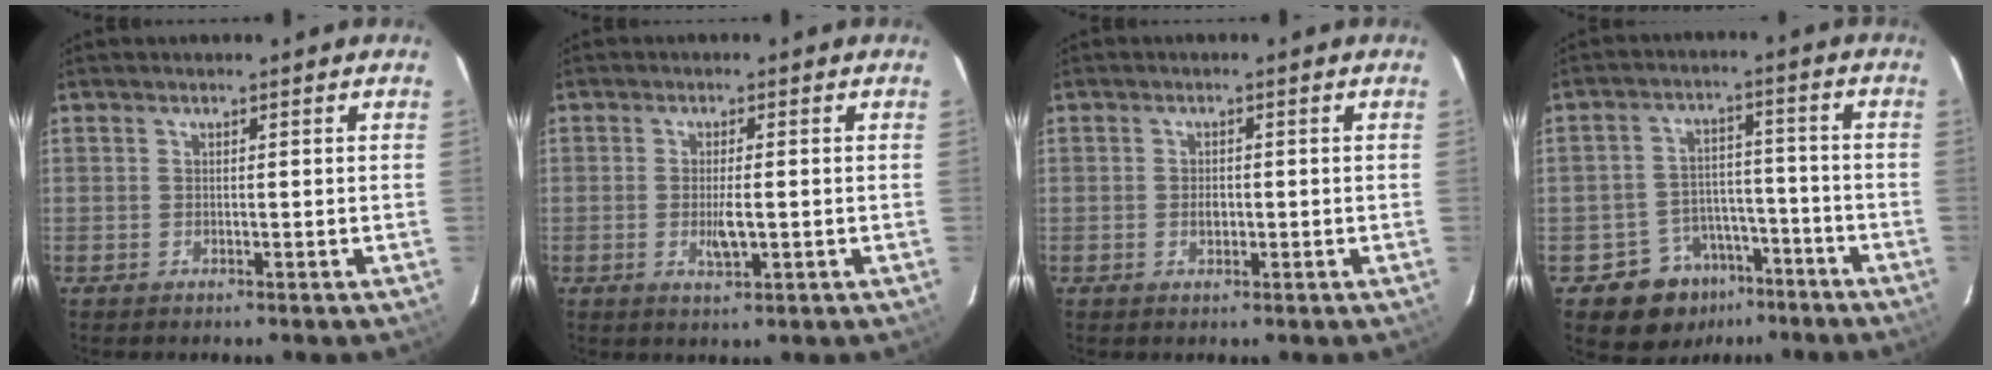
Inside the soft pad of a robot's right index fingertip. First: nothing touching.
{"total": 3.5, "force": [-0.6, 0.9, 3.3], "torque": [-0.059, -0.009, -0.007]}
{"total": 1.7, "force": [-0.3, 1.2, 1.1], "torque": [-0.019, 0.002, -0.004]}
{"total": 9.6, "force": [-6.0, 7.3, 1.6], "torque": [-0.038, 0.035, -0.076]}